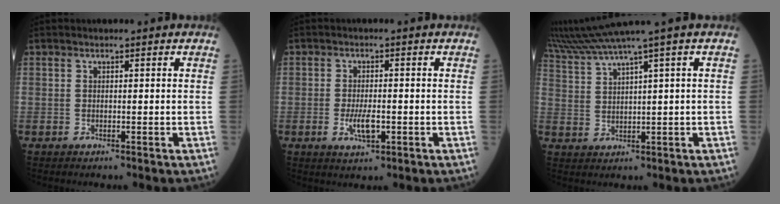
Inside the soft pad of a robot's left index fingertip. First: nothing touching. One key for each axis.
{"total": 3.5, "fx": -1.0, "fy": 1.0, "fz": 3.2, "tx": -0.064, "ty": -0.003, "tz": -0.014}
{"total": 7.2, "fx": 5.8, "fy": -2.6, "fz": 3.3, "tx": -0.070, "ty": 0.010, "tz": 0.117}